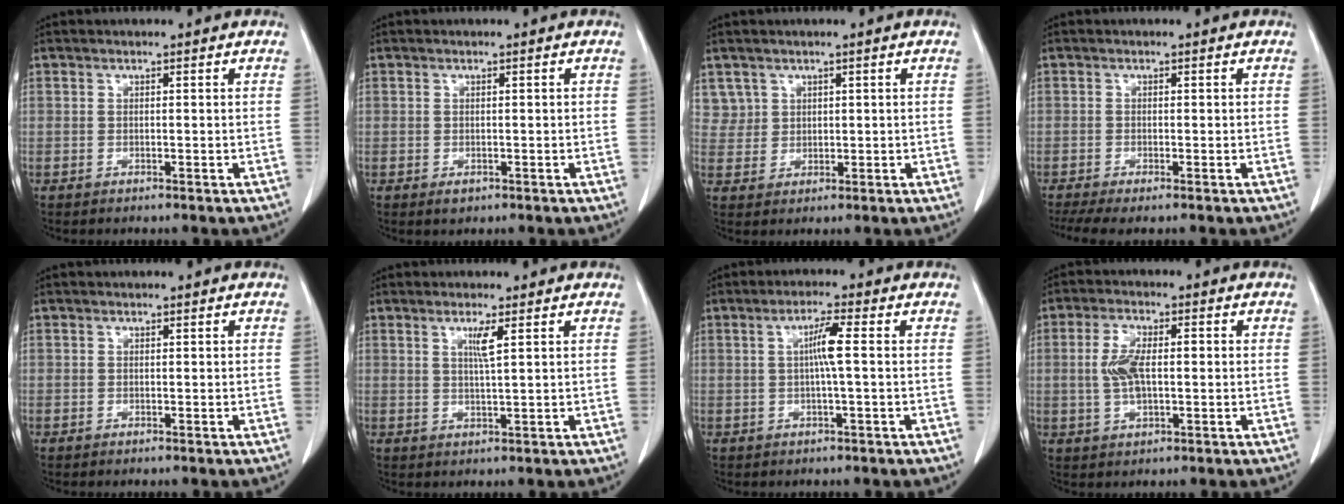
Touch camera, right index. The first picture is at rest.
{"total": 1.2, "force": [-0.6, 0.9, 0.7], "torque": [-0.007, 0.001, -0.002]}
{"total": 3.5, "force": [2.0, 2.9, -0.4], "torque": [0.028, 0.007, 0.038]}
{"total": 4.5, "force": [-3.3, 0.7, 2.9], "torque": [-0.055, -0.008, -0.056]}
{"total": 0.0}
{"total": 2.7, "force": [1.2, -0.3, 2.5], "torque": [-0.050, -0.005, 0.022]}
{"total": 4.0, "force": [0.3, -0.3, 4.0], "torque": [-0.073, 0.004, 0.006]}
{"total": 6.1, "force": [0.1, 2.5, 5.6], "torque": [-0.120, 0.014, 0.004]}